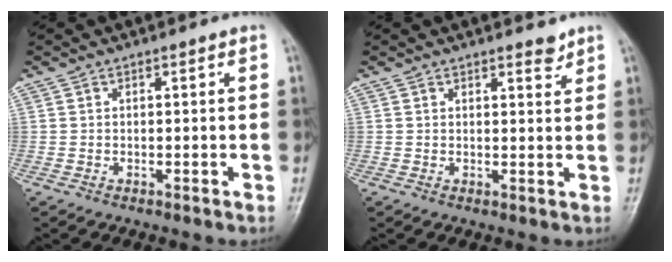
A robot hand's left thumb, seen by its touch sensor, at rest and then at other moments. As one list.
[{"total": 2.3, "force": [2.0, 0.8, 0.9], "torque": [0.001, -0.014, 0.026]}]